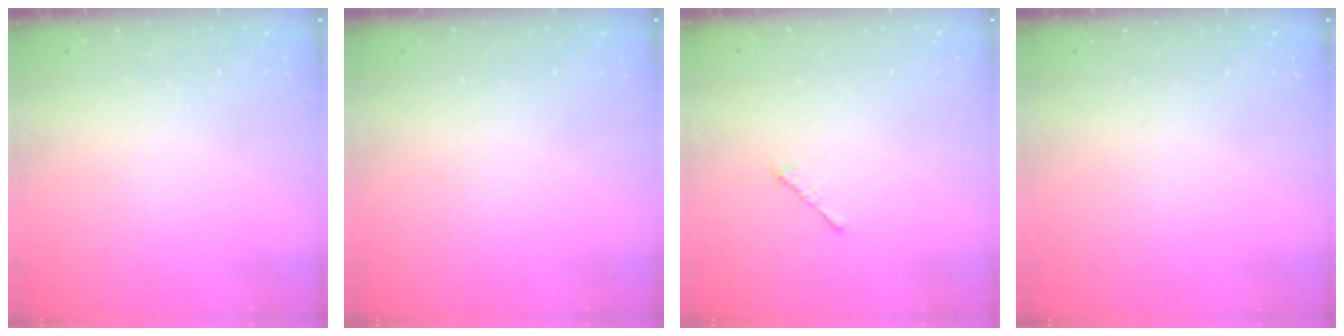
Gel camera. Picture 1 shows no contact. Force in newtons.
{"total": 0.0}
{"total": 2.3, "press": 2.2, "slide": 0.6}
{"total": 0.0}